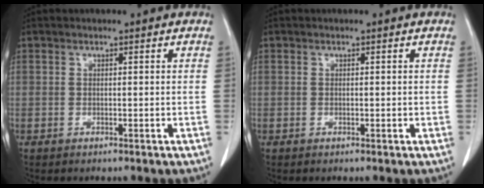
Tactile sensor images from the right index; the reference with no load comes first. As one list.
[{"total": 0.7, "force": [0.0, 0.3, 0.6], "torque": [-0.010, 0.002, 0.000]}]